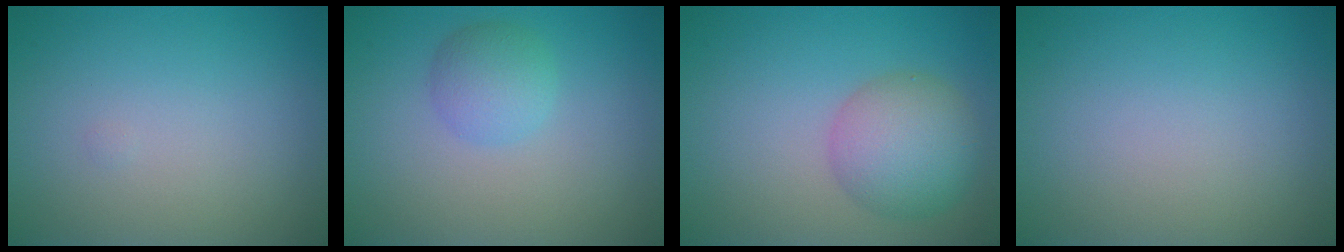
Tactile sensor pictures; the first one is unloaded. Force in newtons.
{"total": 2.6, "press": 2.6, "slide": 0.1}
{"total": 5.0, "press": 5.0, "slide": 0.2}
{"total": 0.0}